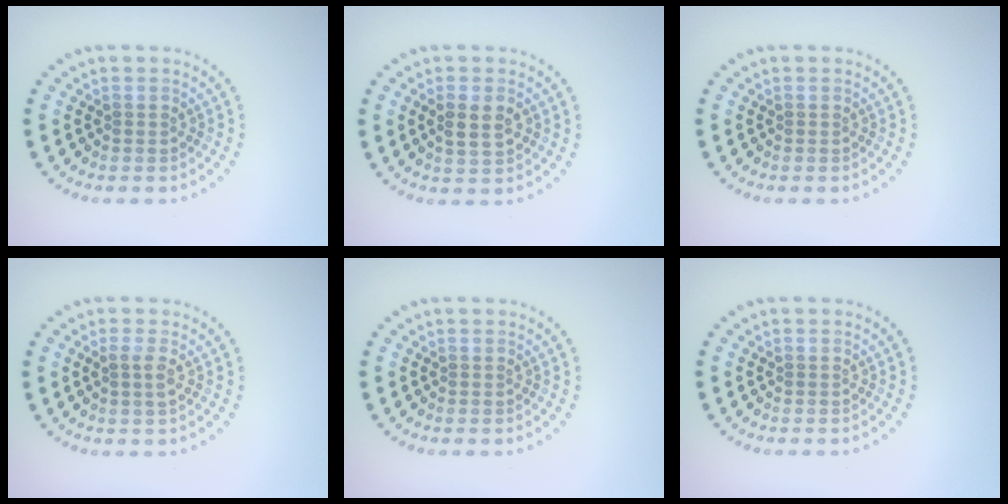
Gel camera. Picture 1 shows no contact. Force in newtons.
{"total": 2.7, "press": 2.6, "slide": 0.5}
{"total": 0.0}
{"total": 1.2, "press": 1.1, "slide": 0.6}
{"total": 0.0}
{"total": 0.0}